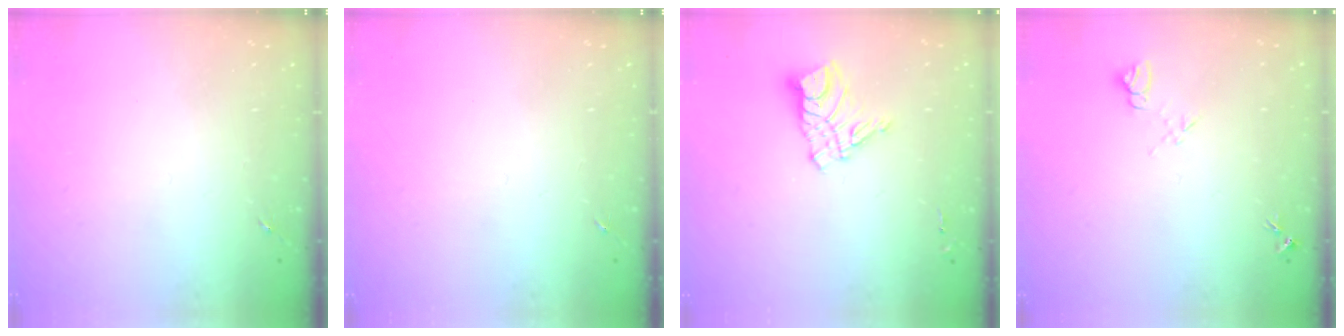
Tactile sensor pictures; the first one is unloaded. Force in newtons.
{"total": 0.0}
{"total": 11.0, "press": 10.9, "slide": 1.0}
{"total": 7.1, "press": 7.1, "slide": 0.7}